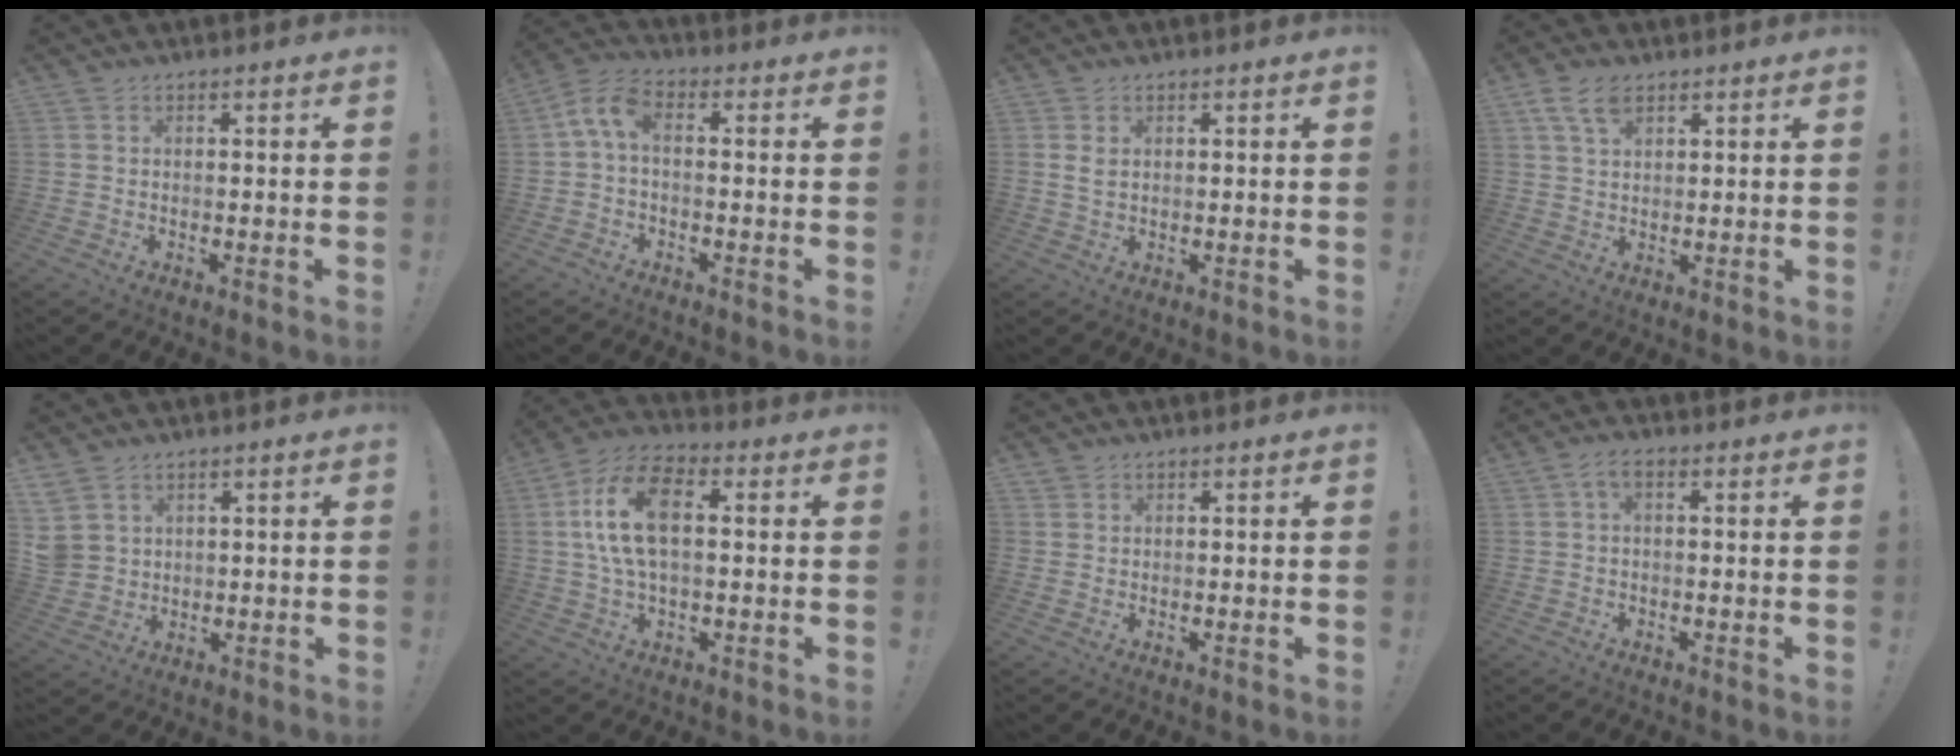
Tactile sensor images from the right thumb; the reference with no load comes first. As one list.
[{"total": 6.1, "force": [0.3, 2.8, 5.4], "torque": [-0.126, -0.001, 0.006]}, {"total": 2.5, "force": [0.9, 1.4, 1.8], "torque": [-0.031, 0.001, 0.018]}, {"total": 6.4, "force": [3.6, 3.4, 4.0], "torque": [-0.075, -0.006, 0.069]}, {"total": 5.7, "force": [2.9, 4.5, 1.7], "torque": [-0.039, -0.014, 0.062]}, {"total": 14.2, "force": [1.9, 7.8, 11.7], "torque": [-0.231, 0.010, 0.034]}, {"total": 1.1, "force": [0.9, 0.7, 0.1], "torque": [0.003, -0.005, 0.016]}, {"total": 2.7, "force": [0.1, 1.1, 2.5], "torque": [-0.048, 0.004, 0.002]}]